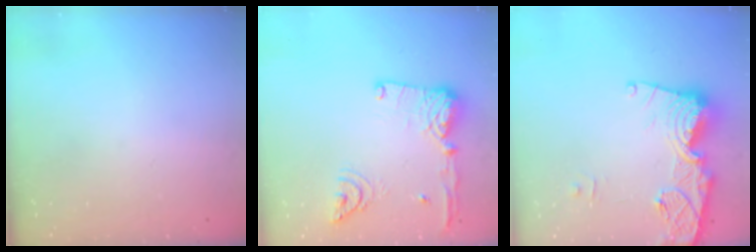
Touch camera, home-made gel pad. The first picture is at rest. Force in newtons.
{"total": 16.7, "press": 16.5, "slide": 2.8}
{"total": 17.9, "press": 17.8, "slide": 1.7}